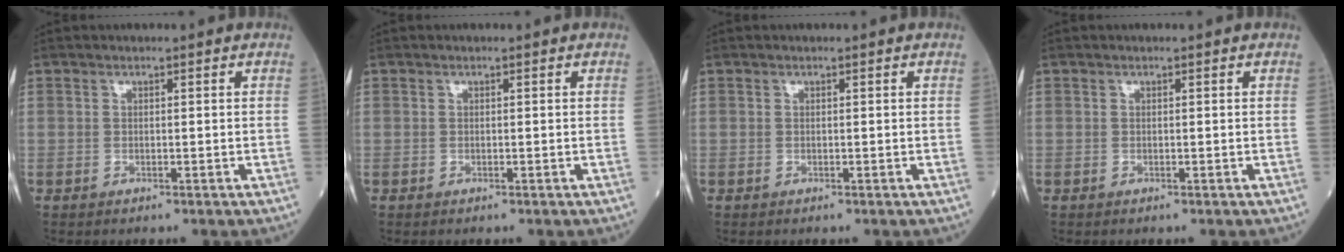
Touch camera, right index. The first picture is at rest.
{"total": 0.0}
{"total": 0.0}
{"total": 0.0}